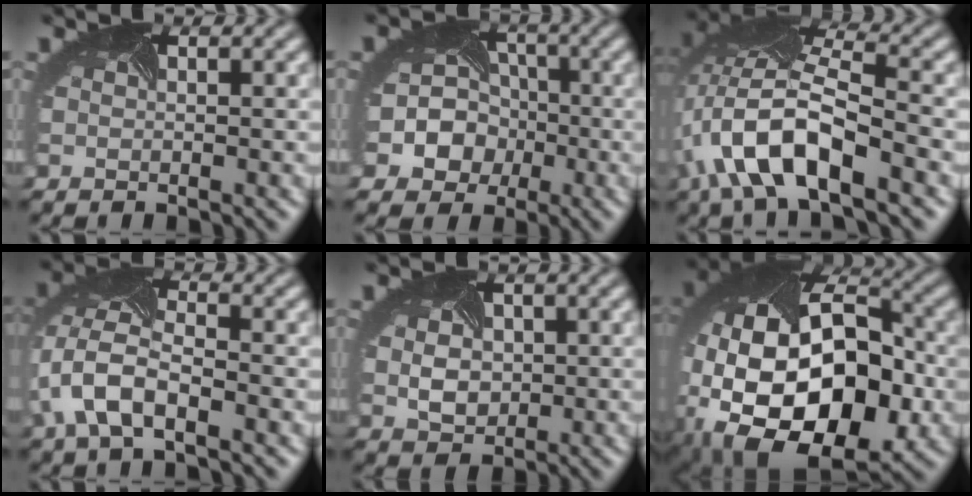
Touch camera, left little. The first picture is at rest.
{"total": 8.3, "force": [-2.3, 7.4, 2.9], "torque": [-0.052, -0.001, -0.066]}
{"total": 9.7, "force": [-4.3, 3.6, 8.0], "torque": [-0.167, 0.003, -0.083]}
{"total": 7.0, "force": [-2.4, 3.8, 5.3], "torque": [-0.132, -0.003, -0.053]}
{"total": 2.7, "force": [0.2, 2.3, 1.5], "torque": [-0.041, -0.006, 0.012]}
{"total": 18.7, "force": [-4.1, 11.7, 14.0], "torque": [-0.260, -0.027, -0.047]}